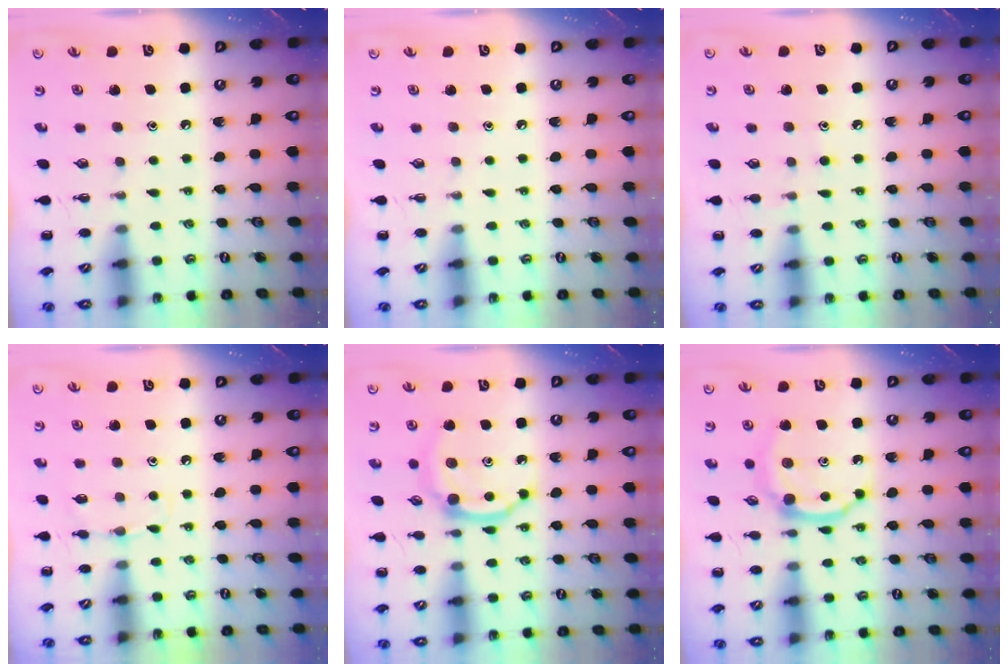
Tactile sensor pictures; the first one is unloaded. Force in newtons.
{"total": 0.0}
{"total": 7.6, "press": 7.4, "slide": 1.8}
{"total": 5.3, "press": 5.1, "slide": 1.5}
{"total": 7.9, "press": 7.8, "slide": 0.9}
{"total": 7.9, "press": 7.8, "slide": 0.9}